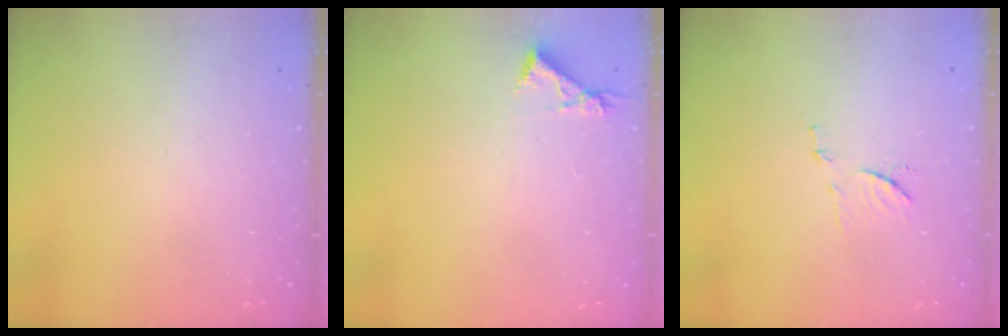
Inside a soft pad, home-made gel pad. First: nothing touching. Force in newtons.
{"total": 4.7, "press": 4.7, "slide": 0.4}
{"total": 7.2, "press": 7.1, "slide": 0.5}